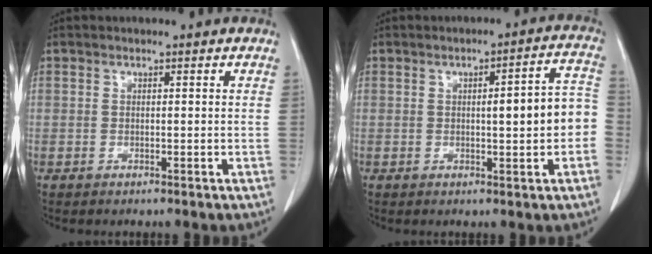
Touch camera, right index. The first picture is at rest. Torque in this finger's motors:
{"motor_torque": [0.78, -0.22, 0.37, 0.06]}